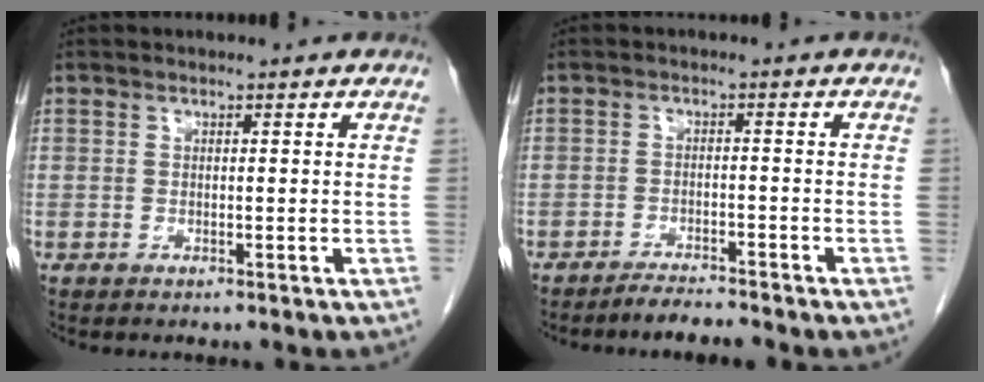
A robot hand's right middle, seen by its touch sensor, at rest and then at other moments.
{"total": 3.0, "force": [-2.9, -0.3, 0.7], "torque": [-0.016, -0.013, -0.049]}